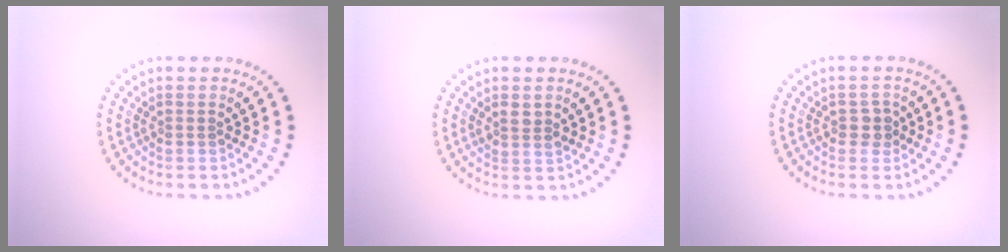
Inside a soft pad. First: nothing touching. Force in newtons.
{"total": 1.4, "press": 1.3, "slide": 0.5}
{"total": 1.4, "press": 1.4, "slide": 0.4}